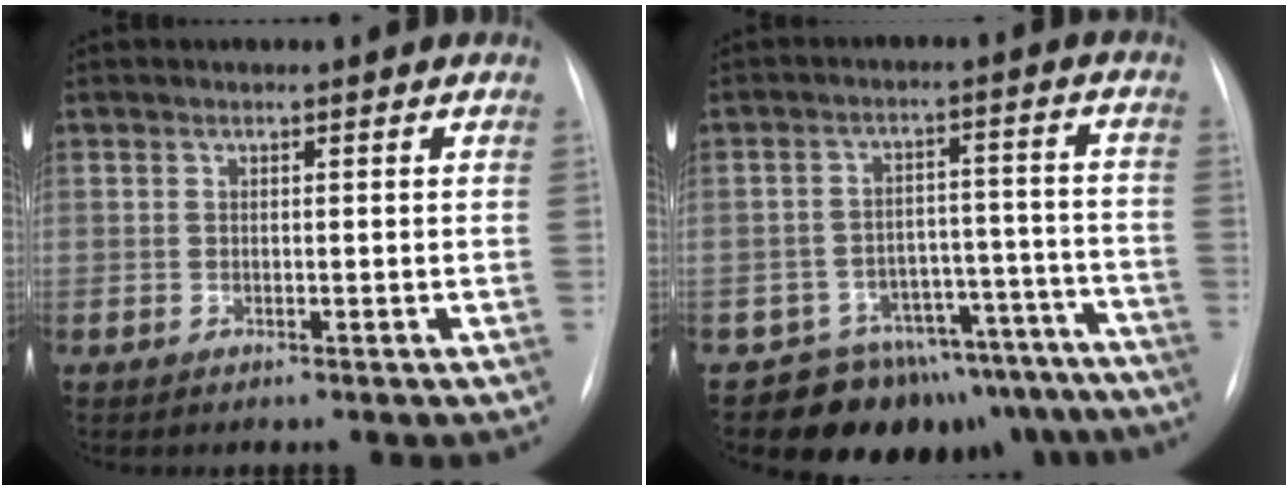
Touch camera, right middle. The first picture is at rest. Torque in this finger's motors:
{"motor_torque": [1.02, -1.04, 0.13, 0.03]}